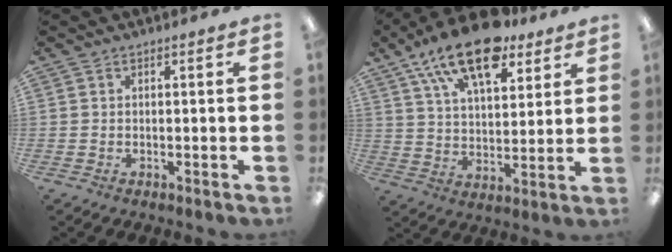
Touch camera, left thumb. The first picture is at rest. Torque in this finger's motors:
{"motor_torque": [0.49, 0.45, 1.61, -1.17, 0.15]}